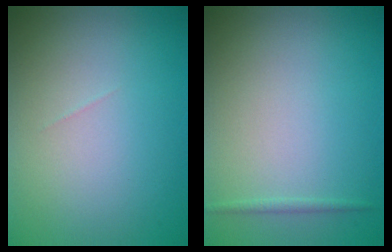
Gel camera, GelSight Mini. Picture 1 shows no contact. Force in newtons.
{"total": 0.5, "press": 0.5, "slide": 0.1}